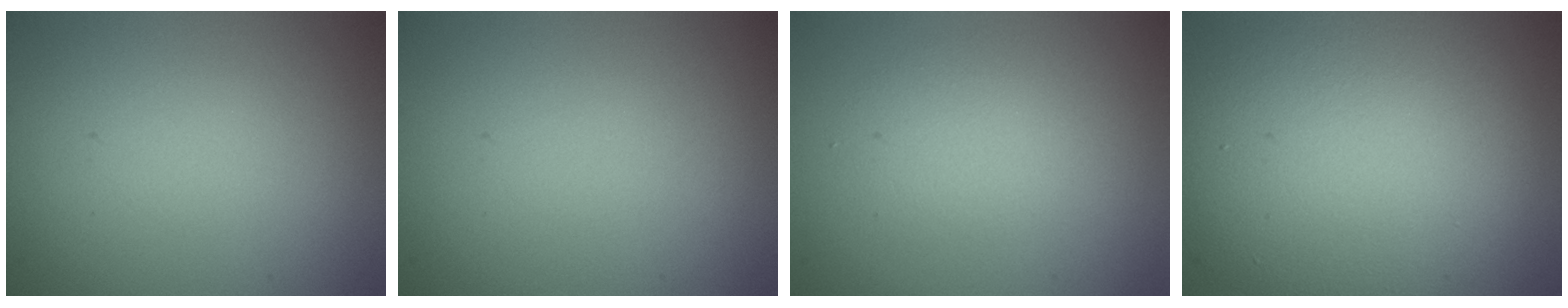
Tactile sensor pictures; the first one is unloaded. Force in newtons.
{"total": 0.0}
{"total": 2.0, "press": 2.0, "slide": 0.2}
{"total": 10.6, "press": 10.6, "slide": 1.0}